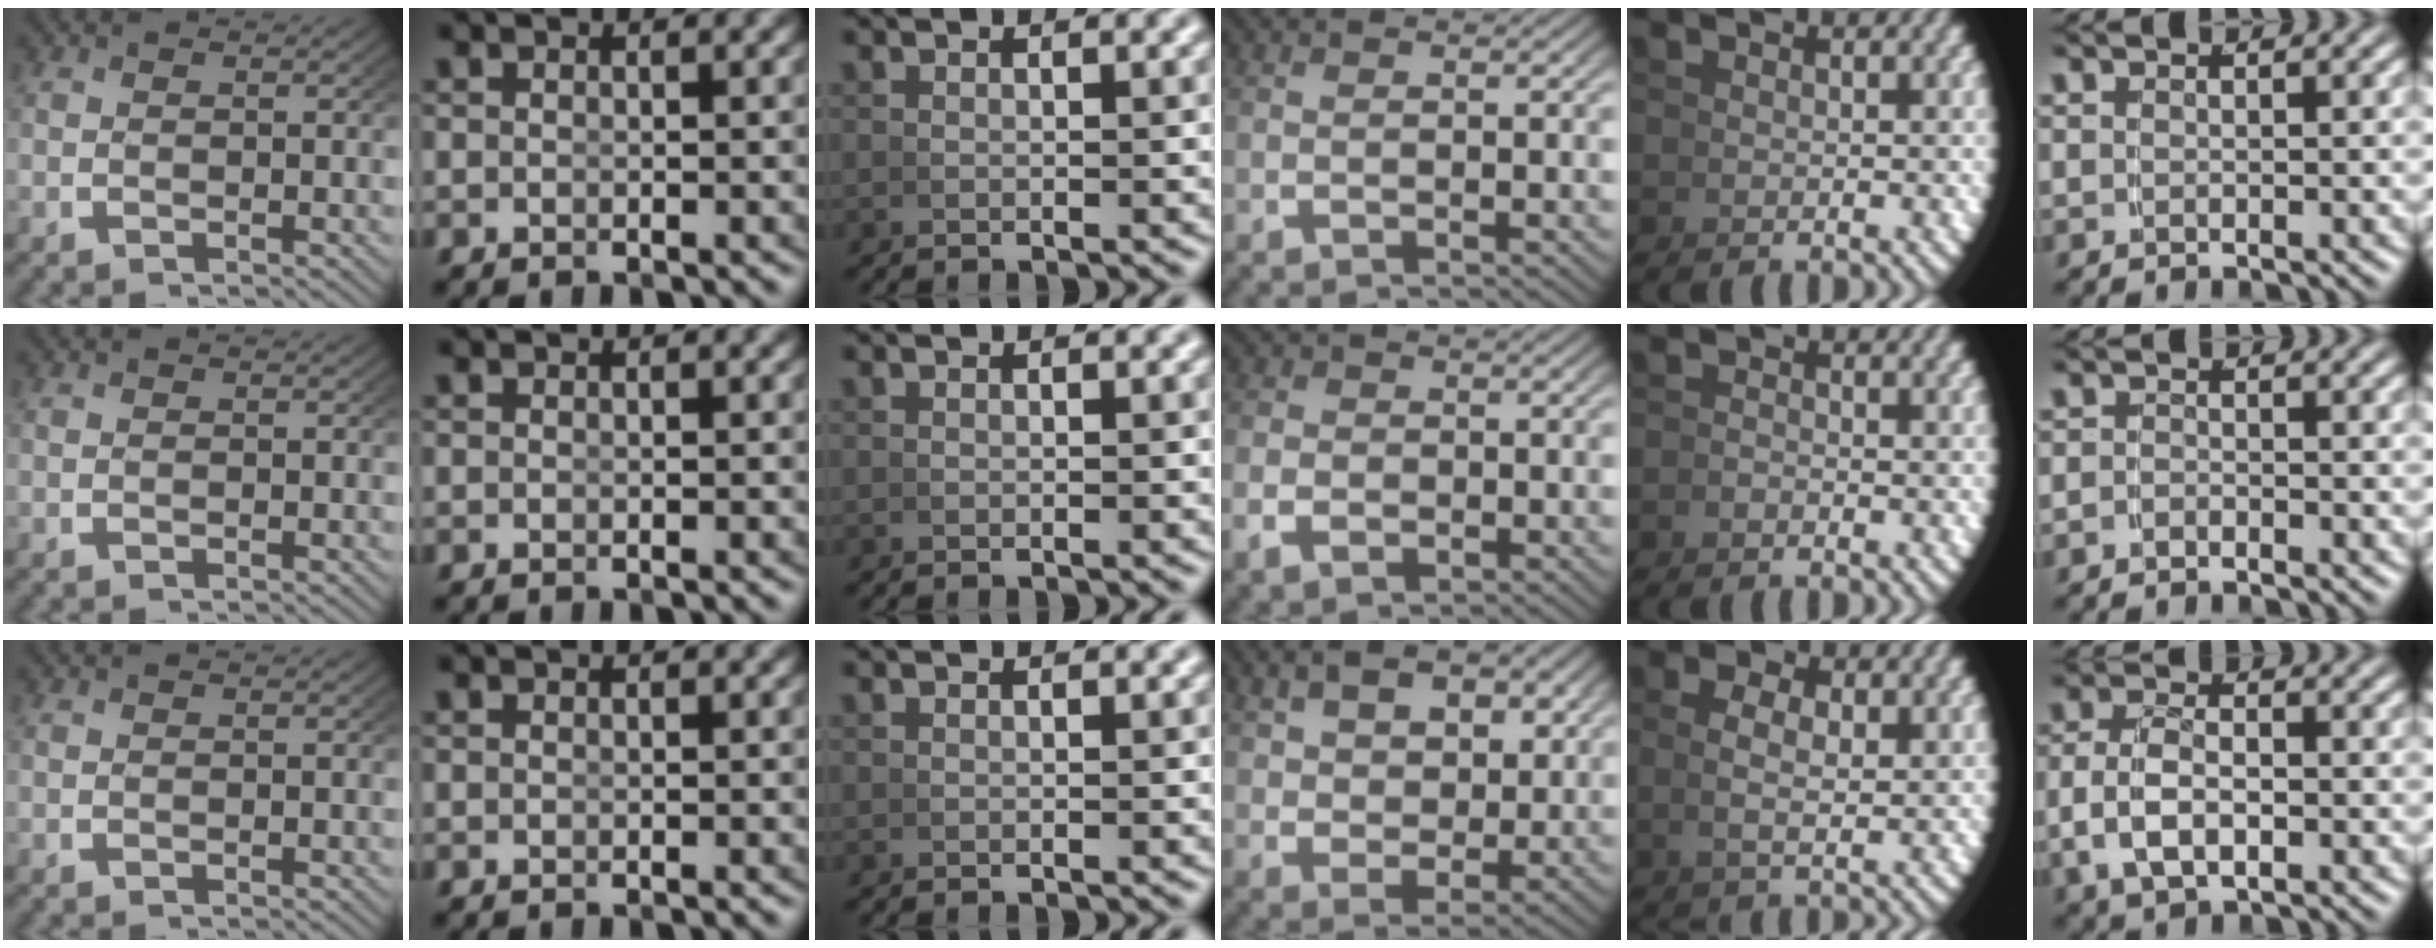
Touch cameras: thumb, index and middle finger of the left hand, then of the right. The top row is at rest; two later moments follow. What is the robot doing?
{"motion": "lift_and_place", "object": "hoodie"}